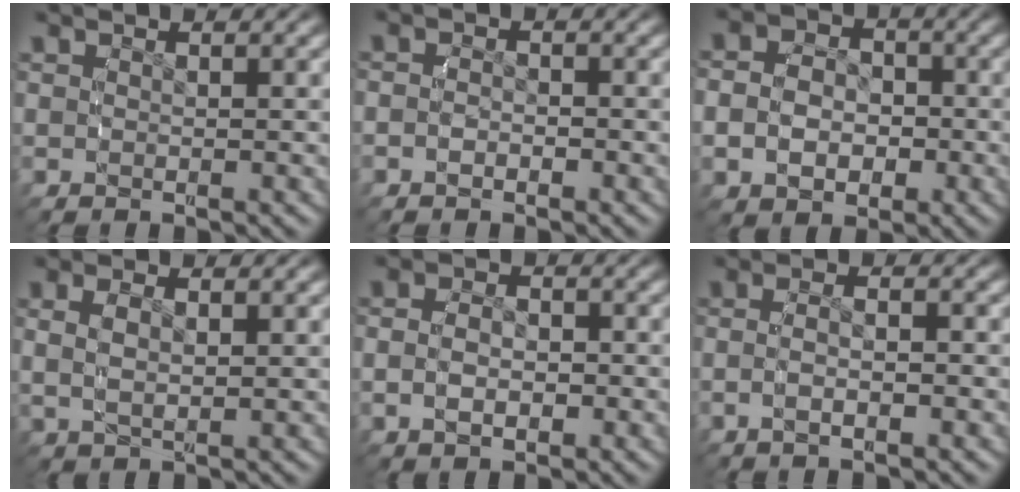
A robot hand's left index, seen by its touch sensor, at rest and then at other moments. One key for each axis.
{"total": 1.9, "fx": -0.9, "fy": 1.5, "fz": 0.7, "tx": -0.026, "ty": 0.001, "tz": -0.020}
{"total": 7.3, "fx": -1.4, "fy": 6.3, "fz": 3.4, "tx": -0.070, "ty": -0.009, "tz": -0.031}
{"total": 2.9, "fx": 0.7, "fy": 1.6, "fz": 2.2, "tx": -0.053, "ty": 0.004, "tz": 0.015}
{"total": 3.4, "fx": -0.7, "fy": 2.4, "fz": 2.3, "tx": -0.048, "ty": 0.004, "tz": -0.014}
{"total": 2.7, "fx": -0.9, "fy": 0.9, "fz": 2.4, "tx": -0.048, "ty": 0.005, "tz": -0.017}